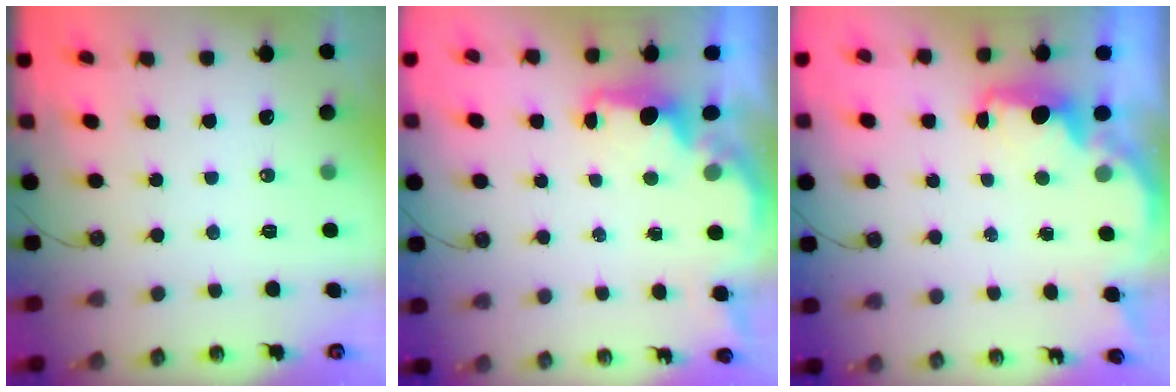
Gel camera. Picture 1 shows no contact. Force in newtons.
{"total": 1.6, "press": 1.5, "slide": 0.6}
{"total": 2.1, "press": 2.0, "slide": 0.5}